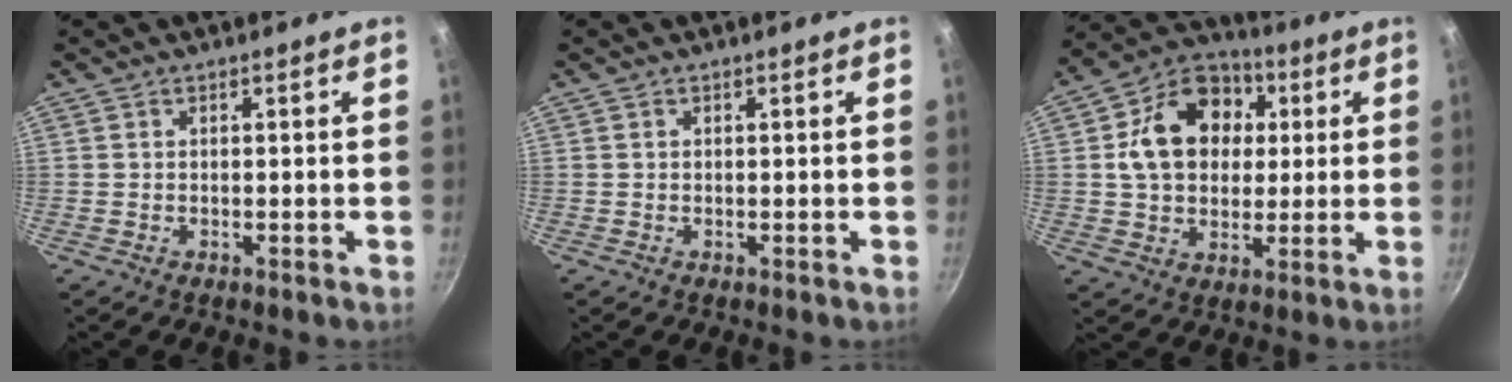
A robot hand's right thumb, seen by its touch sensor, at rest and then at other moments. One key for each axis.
{"total": 0.0}
{"total": 16.6, "fx": 3.2, "fy": 12.9, "fz": 10.0, "tx": -0.138, "ty": 0.020, "tz": 0.042}